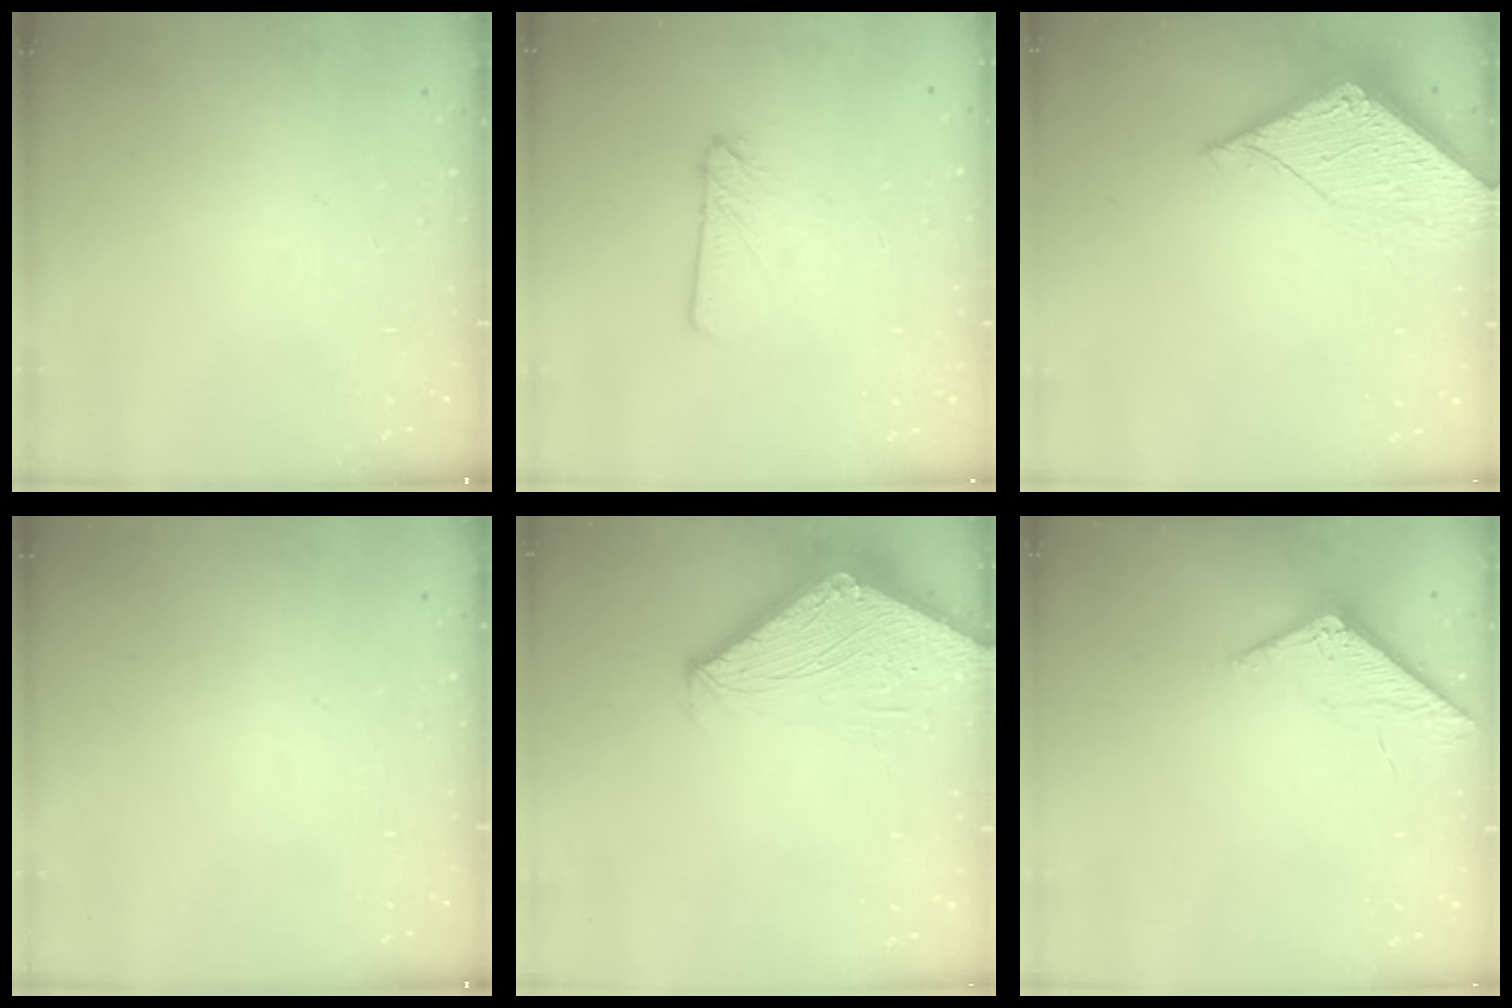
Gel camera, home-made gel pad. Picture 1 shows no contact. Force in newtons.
{"total": 3.3, "press": 3.2, "slide": 0.4}
{"total": 4.7, "press": 4.7, "slide": 0.3}
{"total": 0.0}
{"total": 3.5, "press": 3.5, "slide": 0.3}
{"total": 7.0, "press": 7.0, "slide": 0.5}